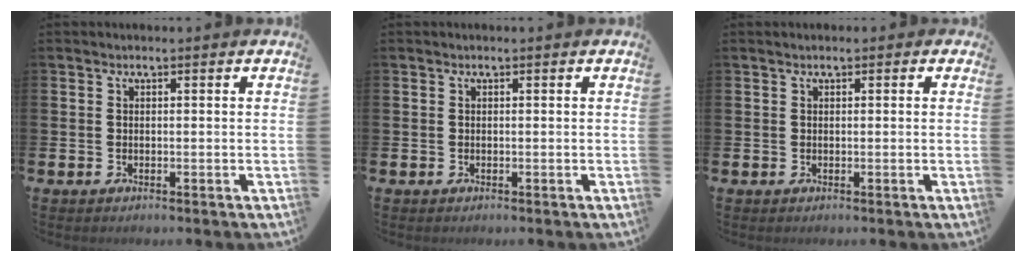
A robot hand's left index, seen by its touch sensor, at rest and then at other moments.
{"total": 0.0}
{"total": 0.8, "force": [0.4, 0.5, 0.4], "torque": [-0.006, 0.006, 0.006]}